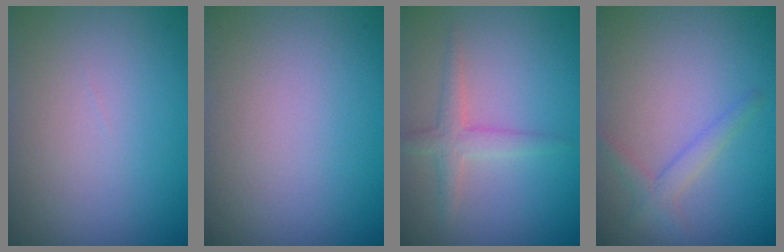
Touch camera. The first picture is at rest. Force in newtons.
{"total": 0.0}
{"total": 2.2, "press": 2.2, "slide": 0.1}
{"total": 1.7, "press": 1.7, "slide": 0.1}